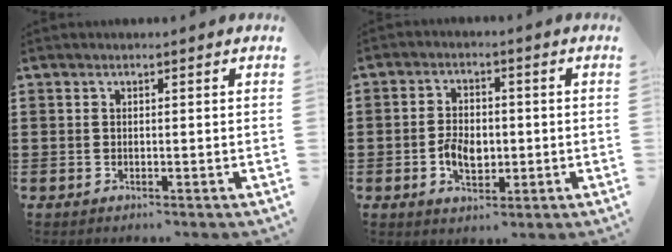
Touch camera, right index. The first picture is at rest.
{"total": 4.7, "force": [-1.0, 2.9, 3.6], "torque": [-0.065, 0.002, -0.021]}